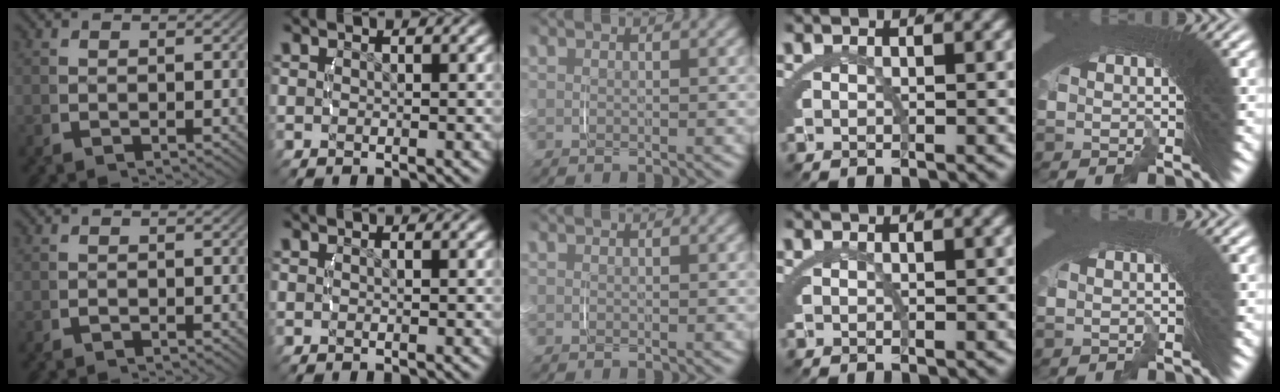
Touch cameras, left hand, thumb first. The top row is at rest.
{"little": {"total": 0.6, "force": [-0.4, 0.2, -0.3], "torque": [-0.001, 0.003, -0.004]}}